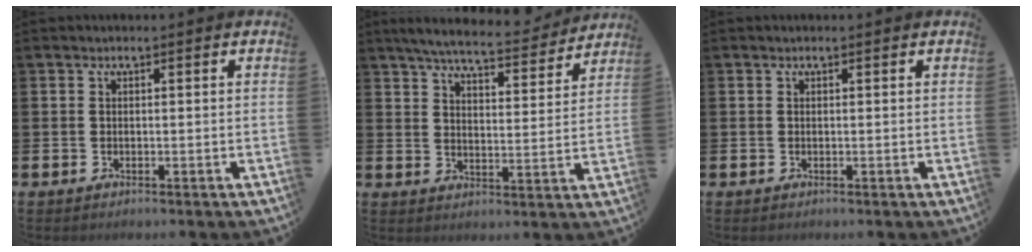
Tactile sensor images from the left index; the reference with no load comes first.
{"total": 6.5, "force": [6.2, 0.8, 1.9], "torque": [-0.047, -0.042, 0.104]}
{"total": 0.0}